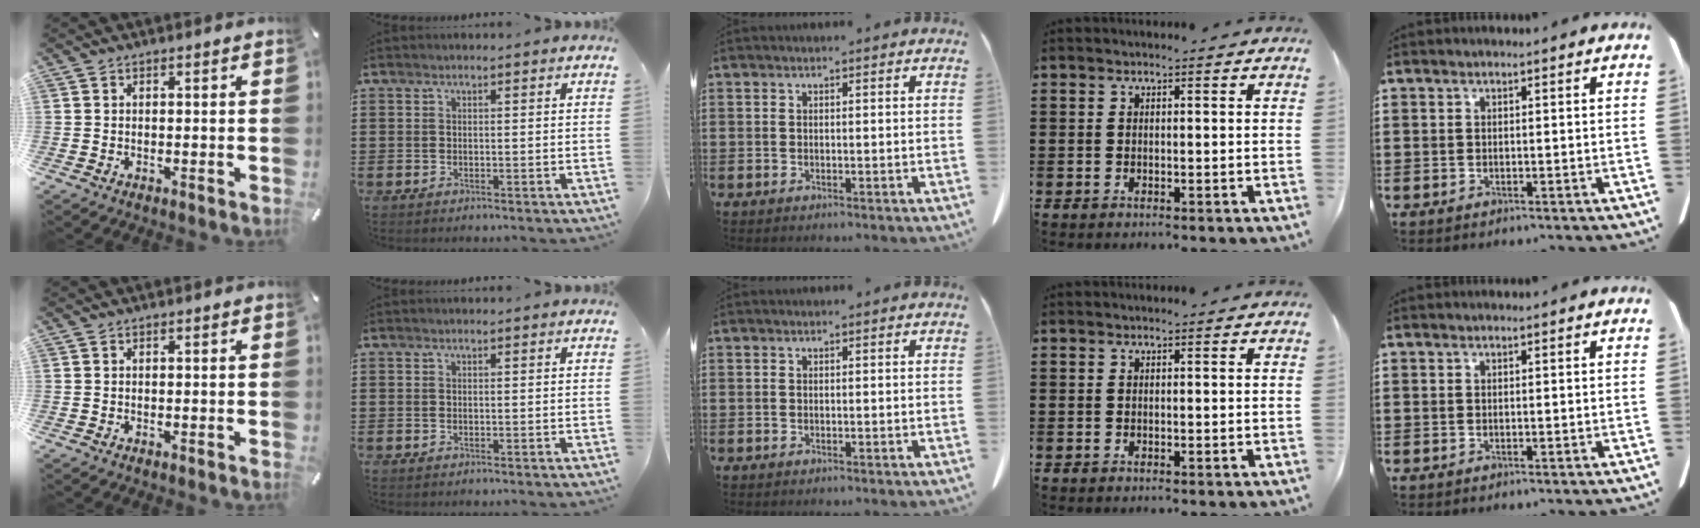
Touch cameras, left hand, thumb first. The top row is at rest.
{}